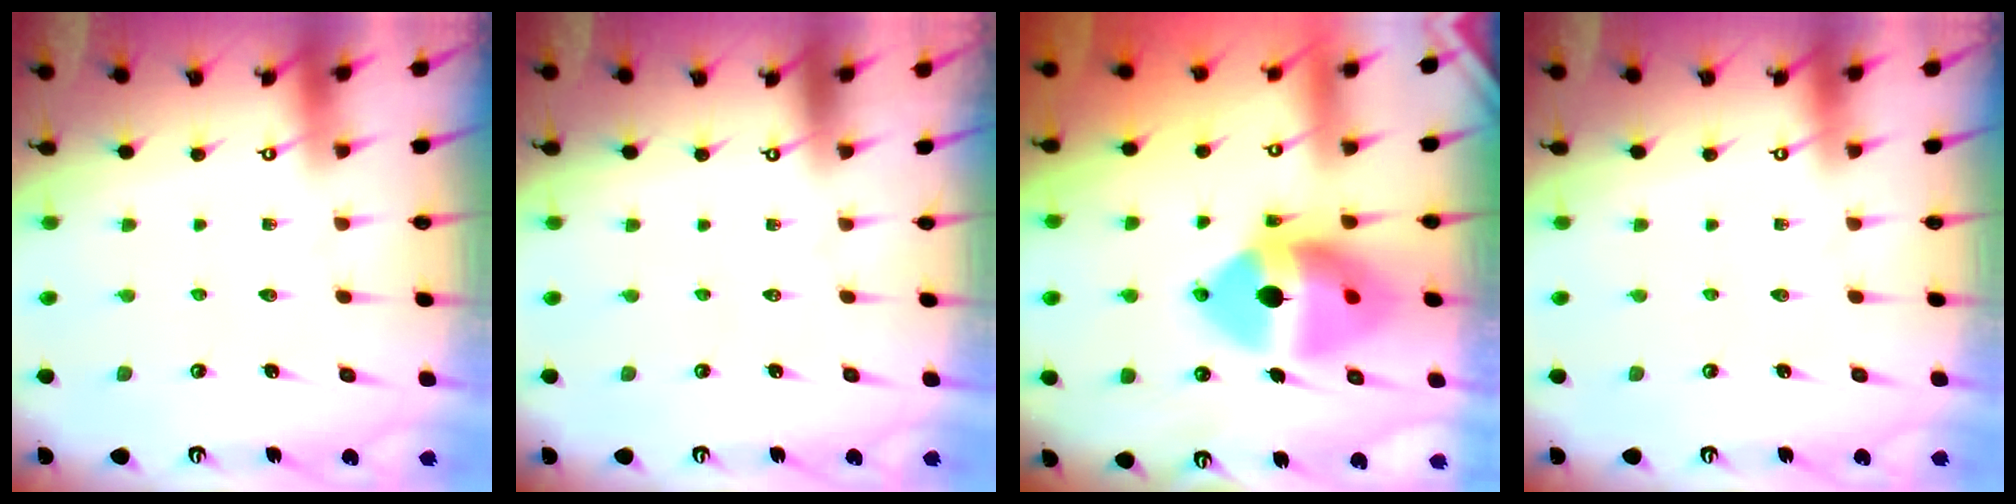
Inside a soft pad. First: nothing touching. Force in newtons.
{"total": 0.0}
{"total": 17.2, "press": 17.1, "slide": 2.3}
{"total": 0.0}